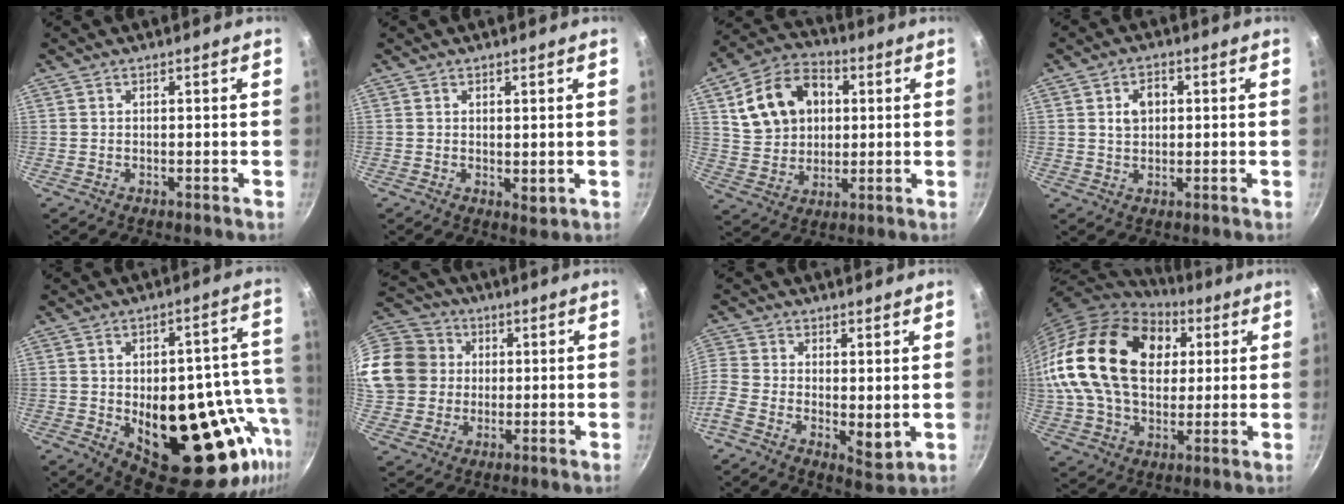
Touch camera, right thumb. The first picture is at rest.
{"total": 2.0, "force": [0.8, 1.3, 1.3], "torque": [-0.018, -0.009, 0.013]}
{"total": 20.1, "force": [4.7, 16.1, 11.0], "torque": [-0.175, 0.024, 0.083]}
{"total": 4.5, "force": [0.9, 3.3, 2.9], "torque": [-0.030, 0.005, 0.015]}
{"total": 27.0, "force": [-6.4, 13.7, 22.4], "torque": [-0.241, -0.002, -0.063]}
{"total": 17.8, "force": [2.7, 15.9, 7.4], "torque": [-0.149, 0.033, 0.051]}
{"total": 8.2, "force": [-1.0, 4.8, 6.7], "torque": [-0.128, -0.003, -0.025]}
{"total": 29.6, "force": [7.0, 20.0, 20.6], "torque": [-0.373, 0.016, 0.119]}